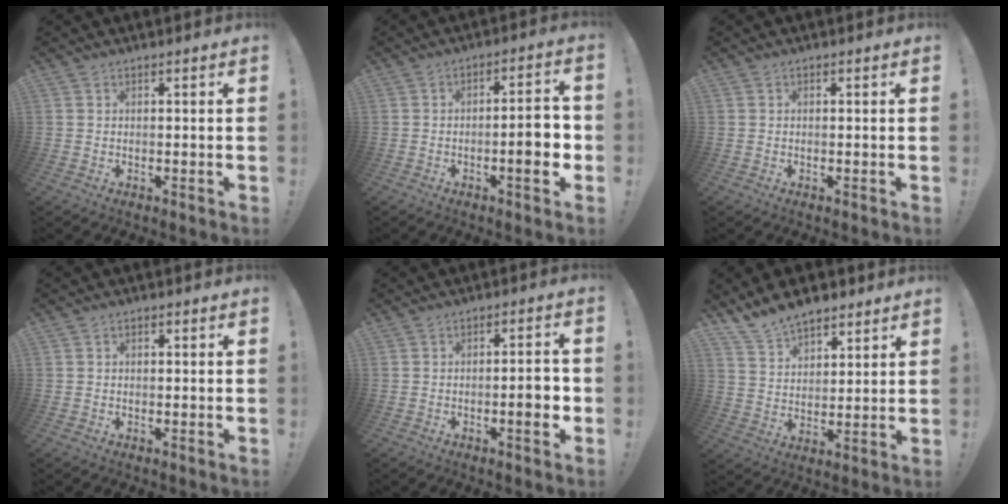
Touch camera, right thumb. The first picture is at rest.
{"total": 9.3, "force": [-2.0, 2.3, 8.8], "torque": [-0.114, 0.001, -0.035]}
{"total": 0.0}
{"total": 0.8, "force": [-0.2, 0.7, 0.5], "torque": [-0.009, 0.004, -0.003]}
{"total": 6.5, "force": [-1.6, 1.6, 6.1], "torque": [-0.077, 0.001, -0.025]}
{"total": 10.2, "force": [8.4, 4.9, 2.9], "torque": [-0.060, -0.056, 0.165]}